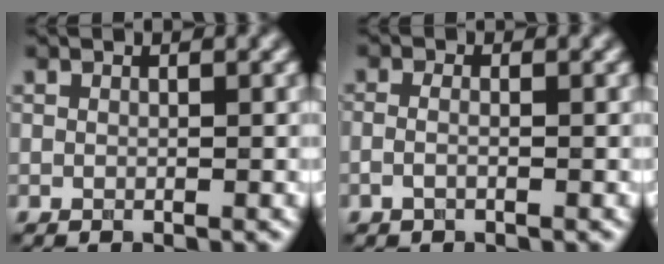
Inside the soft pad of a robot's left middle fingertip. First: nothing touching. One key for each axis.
{"total": 1.1, "fx": -0.5, "fy": 0.4, "fz": 0.9, "tx": -0.022, "ty": -0.003, "tz": -0.013}